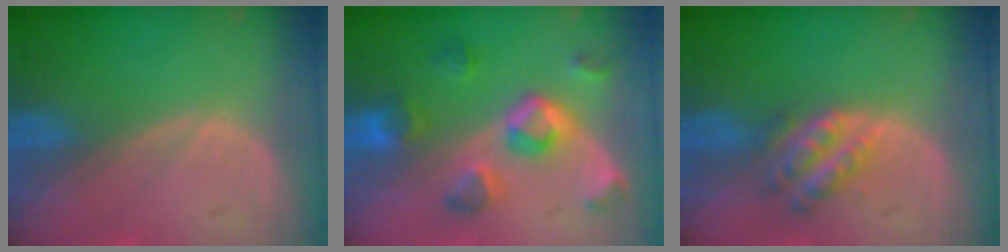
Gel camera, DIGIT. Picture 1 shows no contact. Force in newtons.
{"total": 7.4, "press": 7.4, "slide": 0.4}
{"total": 5.3, "press": 4.8, "slide": 2.1}